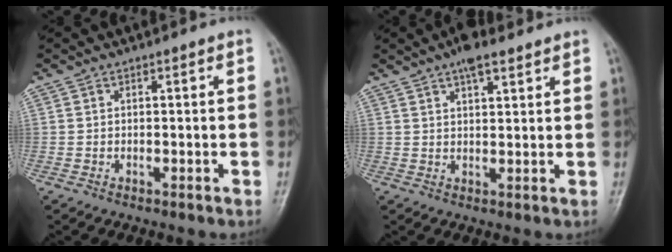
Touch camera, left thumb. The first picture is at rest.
{"total": 5.2, "force": [3.6, 2.0, 3.2], "torque": [-0.042, -0.008, 0.056]}